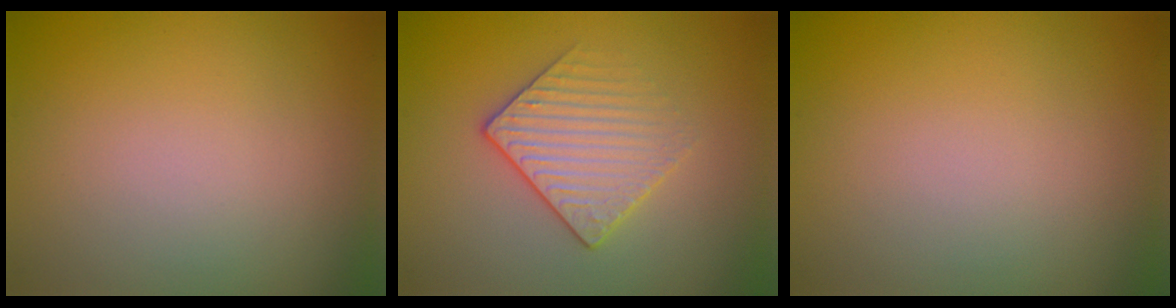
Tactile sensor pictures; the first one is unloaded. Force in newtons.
{"total": 2.9, "press": 2.6, "slide": 1.2}
{"total": 0.0}